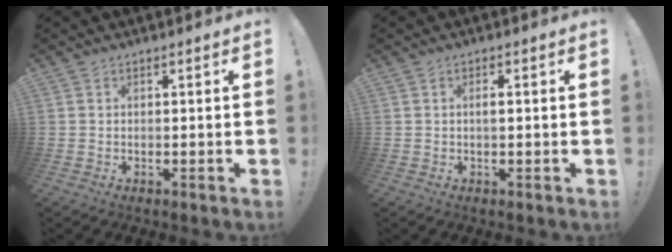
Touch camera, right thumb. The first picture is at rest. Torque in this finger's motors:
{"motor_torque": [-0.18, -0.15, 0.21, -0.06, 0.00]}